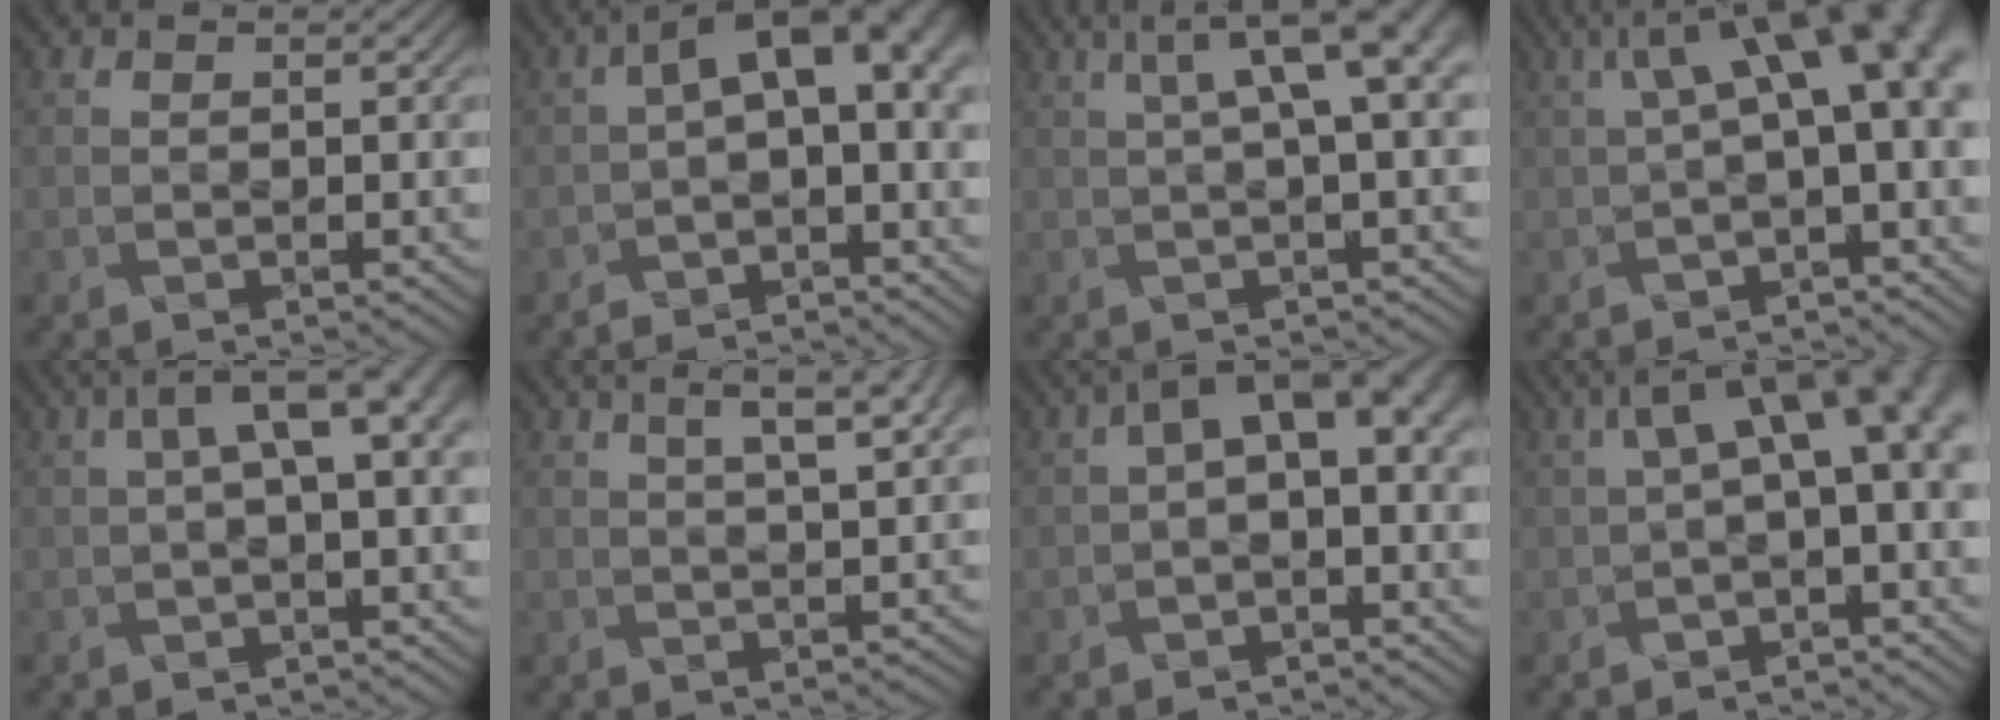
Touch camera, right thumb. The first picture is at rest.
{"total": 7.9, "force": [-0.5, 4.0, 6.8], "torque": [-0.107, 0.003, -0.004]}
{"total": 8.5, "force": [2.4, 2.3, 7.8], "torque": [-0.099, 0.027, 0.040]}
{"total": 11.6, "force": [2.3, 4.2, 10.6], "torque": [-0.151, 0.017, 0.045]}
{"total": 6.0, "force": [1.0, 1.8, 5.6], "torque": [-0.086, 0.018, 0.019]}
{"total": 7.8, "force": [4.1, 2.0, 6.3], "torque": [-0.073, 0.031, 0.045]}
{"total": 7.1, "force": [0.5, 3.7, 6.1], "torque": [-0.094, 0.008, 0.011]}
{"total": 10.0, "force": [1.9, 3.7, 9.1], "torque": [-0.133, 0.021, 0.037]}